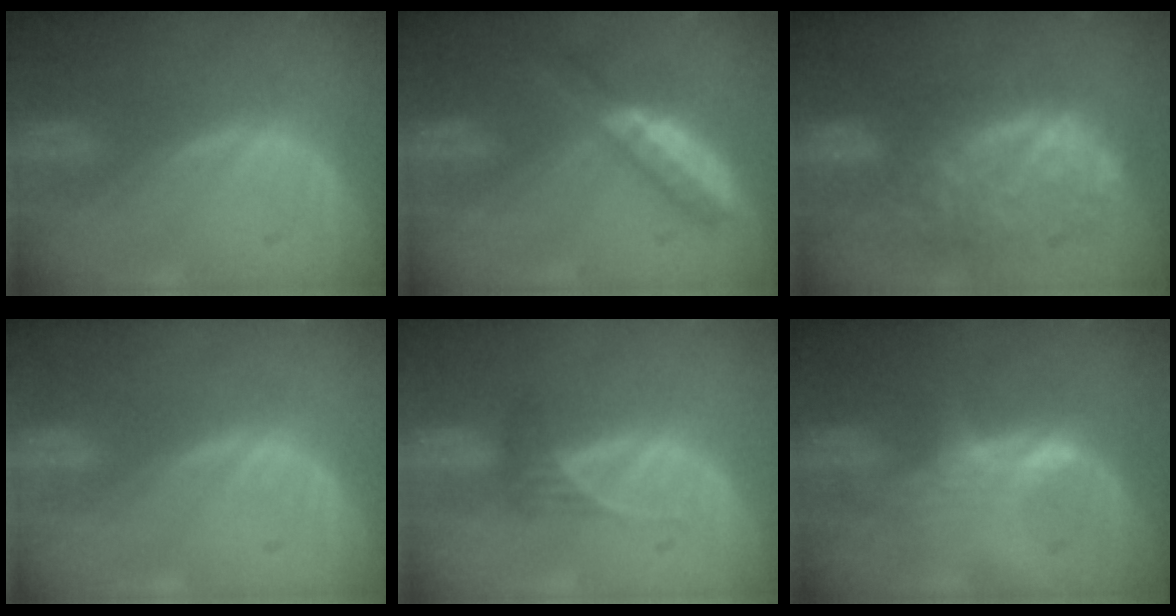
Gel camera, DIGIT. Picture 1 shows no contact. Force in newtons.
{"total": 5.5, "press": 4.8, "slide": 2.6}
{"total": 11.8, "press": 9.8, "slide": 6.6}
{"total": 0.0}
{"total": 1.8, "press": 1.6, "slide": 0.8}
{"total": 2.3, "press": 2.3, "slide": 0.4}